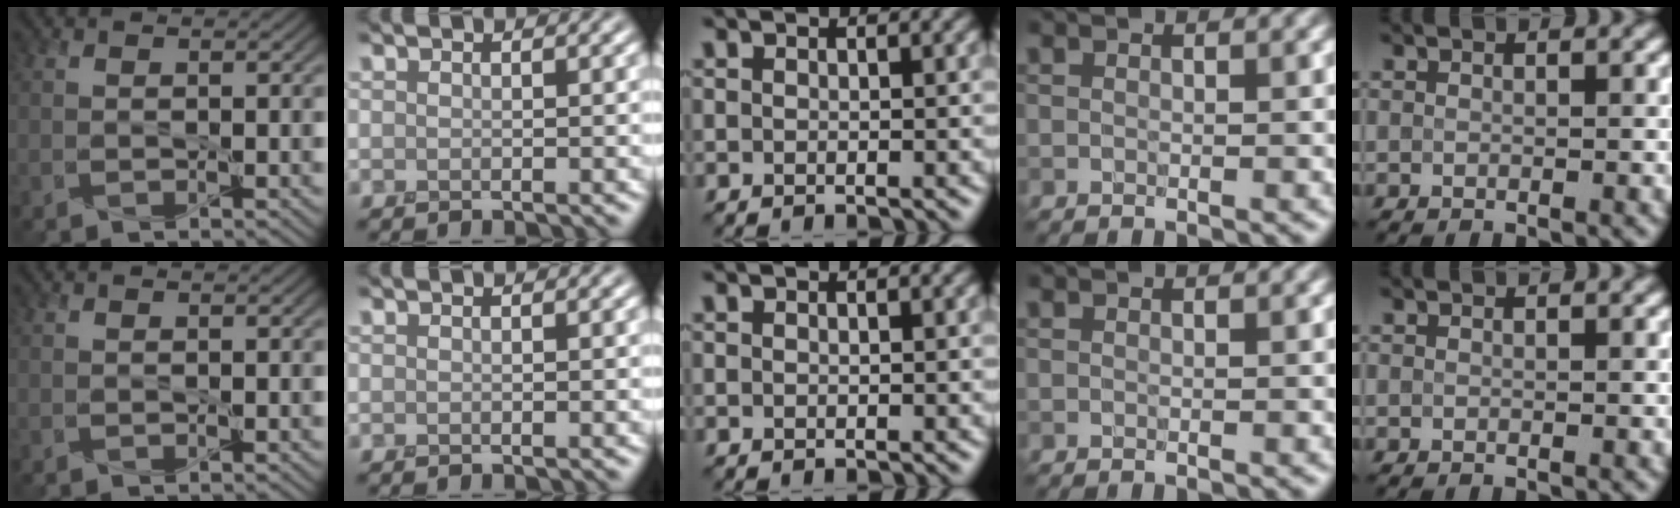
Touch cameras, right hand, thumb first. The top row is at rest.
{}